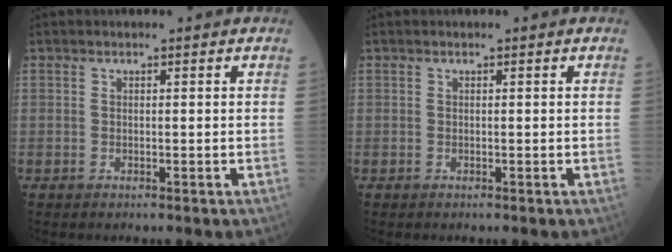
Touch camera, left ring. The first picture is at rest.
{"total": 0.0}